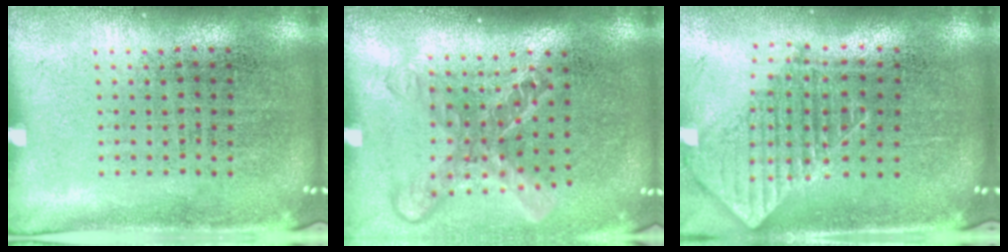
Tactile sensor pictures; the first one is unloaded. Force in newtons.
{"total": 1.7, "press": 1.3, "slide": 1.1}
{"total": 1.9, "press": 1.5, "slide": 1.2}